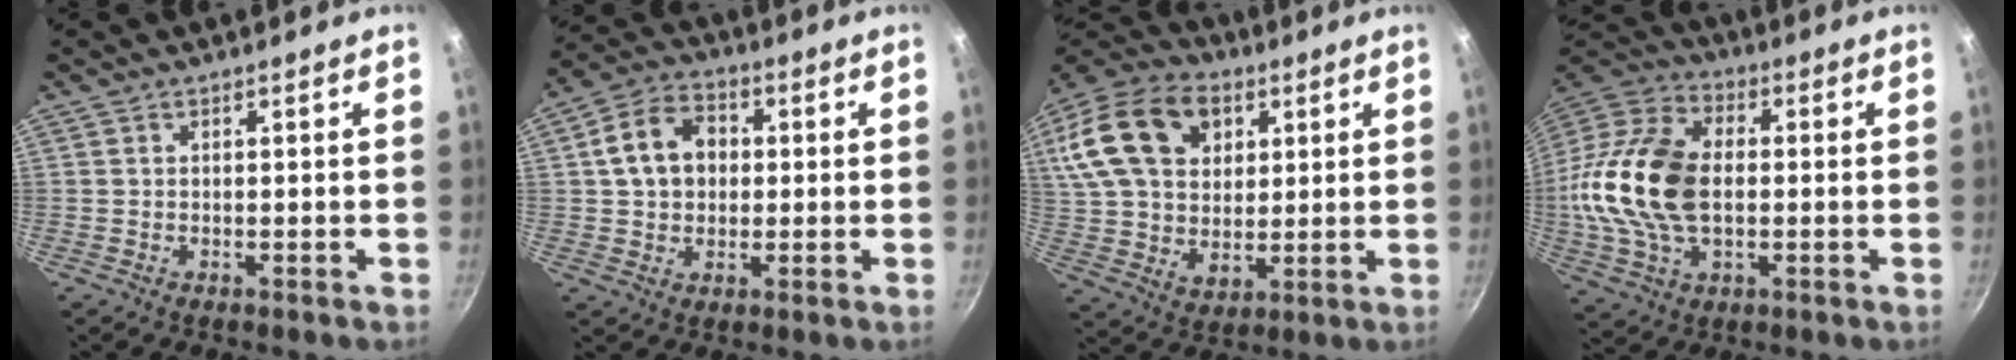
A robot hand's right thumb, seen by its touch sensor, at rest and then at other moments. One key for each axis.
{"total": 10.4, "fx": 1.4, "fy": 8.1, "fz": 6.4, "tx": -0.087, "ty": 0.019, "tz": 0.013}
{"total": 26.5, "fx": 8.8, "fy": 18.9, "fz": 16.5, "tx": -0.323, "ty": 0.013, "tz": 0.154}
{"total": 21.5, "fx": -0.3, "fy": 13.6, "fz": 16.6, "tx": -0.323, "ty": 0.027, "tz": -0.014}